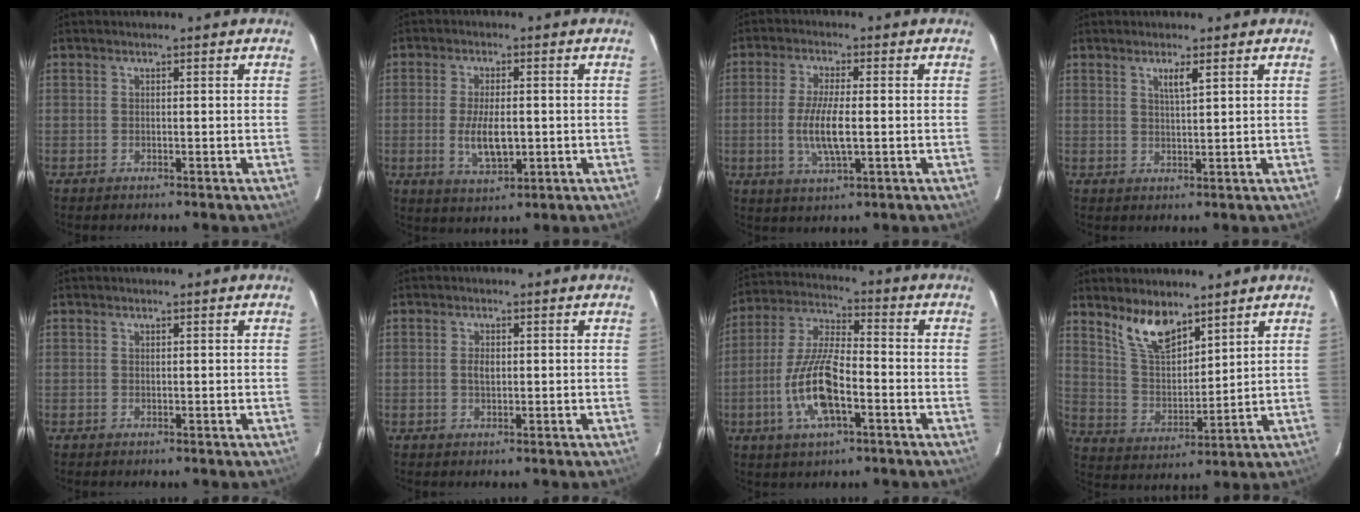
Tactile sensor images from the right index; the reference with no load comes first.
{"total": 7.4, "force": [-1.1, 3.1, 6.7], "torque": [-0.131, -0.011, -0.014]}
{"total": 7.8, "force": [-1.0, 1.8, 7.6], "torque": [-0.150, -0.010, -0.018]}
{"total": 2.6, "force": [1.4, 0.2, 2.1], "torque": [-0.035, 0.003, 0.027]}
{"total": 0.0}
{"total": 1.7, "force": [0.1, 0.9, 1.5], "torque": [-0.028, 0.001, 0.002]}
{"total": 13.5, "force": [-4.7, 4.4, 11.8], "torque": [-0.253, -0.005, -0.088]}
{"total": 9.8, "force": [7.3, 3.8, 5.4], "torque": [-0.101, 0.005, 0.149]}